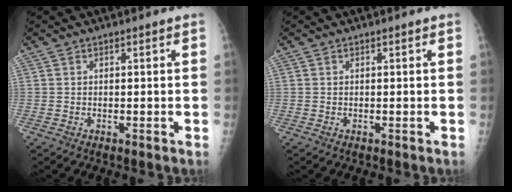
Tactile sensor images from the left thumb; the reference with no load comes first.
{"total": 0.0}